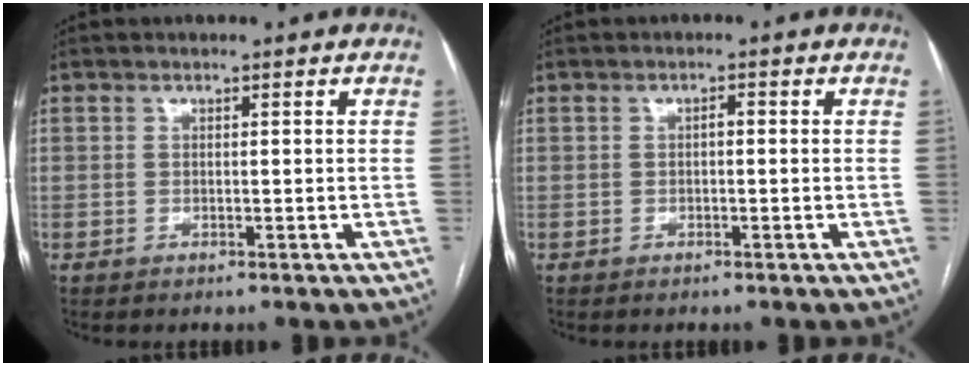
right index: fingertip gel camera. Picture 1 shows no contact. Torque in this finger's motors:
{"motor_torque": [0.36, 0.05, 0.08, 0.02]}